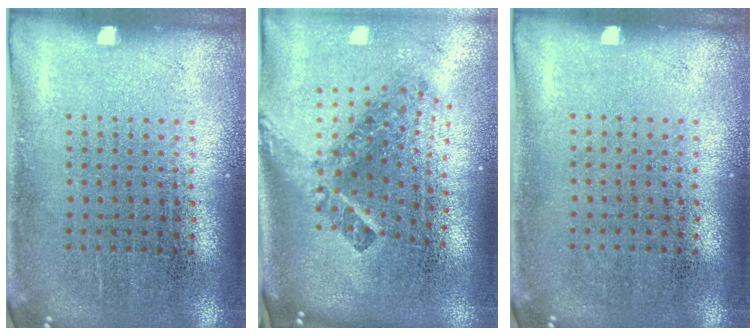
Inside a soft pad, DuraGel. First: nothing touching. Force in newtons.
{"total": 2.8, "press": 1.6, "slide": 2.2}
{"total": 0.0}